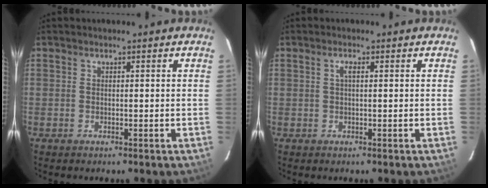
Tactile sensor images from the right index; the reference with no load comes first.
{"total": 1.3, "force": [0.3, 0.1, 1.2], "torque": [-0.022, 0.002, 0.003]}